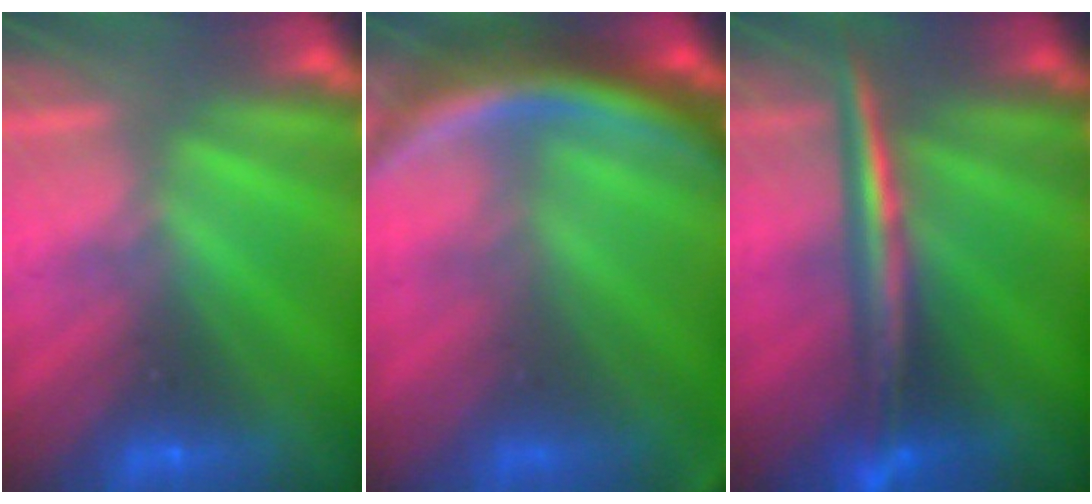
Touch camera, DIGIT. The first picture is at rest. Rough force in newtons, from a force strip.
{"total": 9.9}
{"total": 2.9}